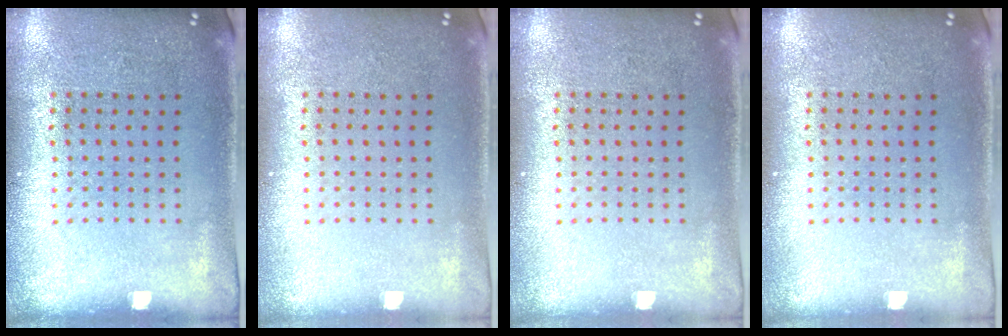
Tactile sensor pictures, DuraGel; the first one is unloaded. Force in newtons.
{"total": 0.0}
{"total": 0.0}
{"total": 0.0}